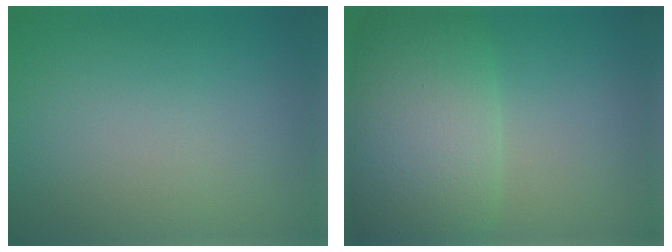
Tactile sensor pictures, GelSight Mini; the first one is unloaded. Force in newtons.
{"total": 9.8, "press": 9.8, "slide": 0.5}